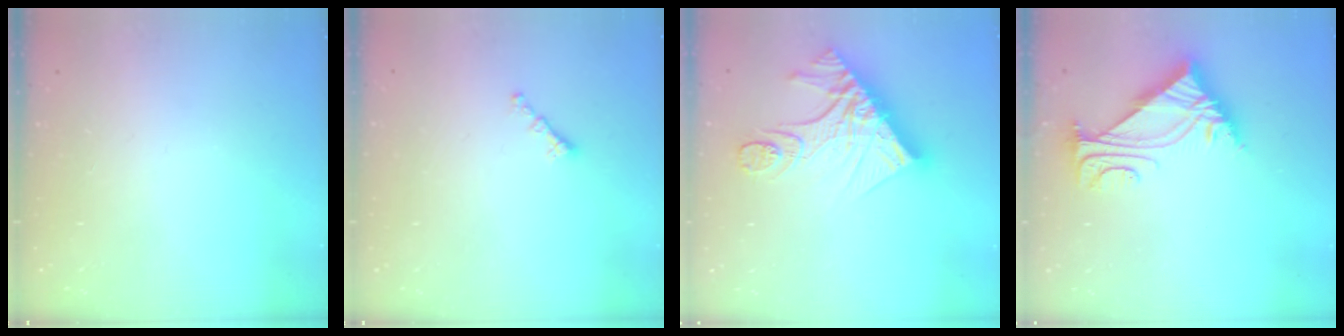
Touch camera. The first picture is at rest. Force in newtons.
{"total": 0.7, "press": 0.6, "slide": 0.4}
{"total": 16.3, "press": 16.3, "slide": 1.3}
{"total": 7.5, "press": 7.5, "slide": 0.4}